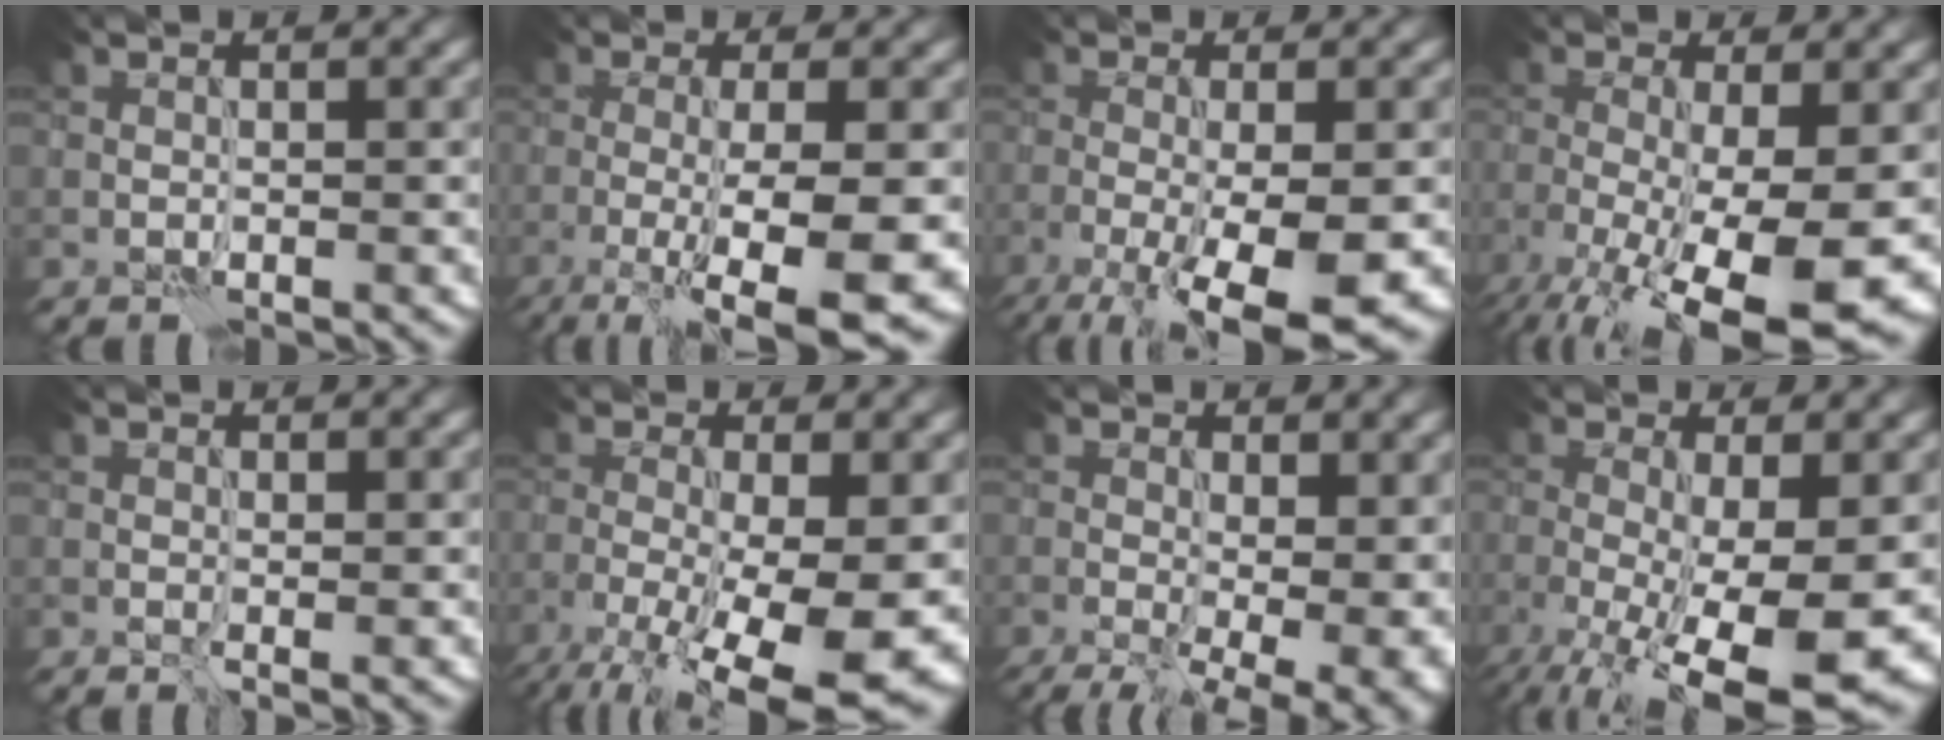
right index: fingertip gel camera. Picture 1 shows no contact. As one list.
[{"total": 10.1, "force": [-3.4, 2.3, 9.2], "torque": [-0.133, -0.007, -0.056]}, {"total": 9.3, "force": [-4.3, 2.6, 7.8], "torque": [-0.135, -0.016, -0.071]}, {"total": 12.7, "force": [-4.8, 4.0, 11.1], "torque": [-0.190, -0.031, -0.074]}, {"total": 1.1, "force": [0.1, 0.3, 1.0], "torque": [-0.012, -0.004, 0.000]}, {"total": 13.1, "force": [-5.5, 4.3, 11.0], "torque": [-0.194, -0.026, -0.084]}, {"total": 13.0, "force": [-2.6, 6.4, 11.0], "torque": [-0.127, -0.022, -0.020]}, {"total": 12.0, "force": [-3.3, 3.8, 10.9], "torque": [-0.175, -0.020, -0.046]}]